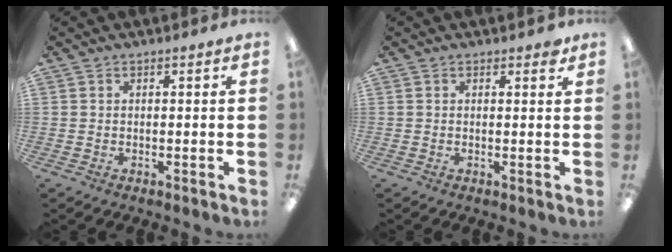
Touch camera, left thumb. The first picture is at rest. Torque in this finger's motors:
{"motor_torque": [0.14, -0.03, 0.52, -0.30, 0.03]}